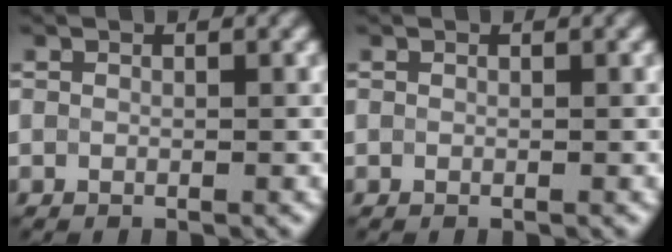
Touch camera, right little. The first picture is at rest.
{"total": 0.0}